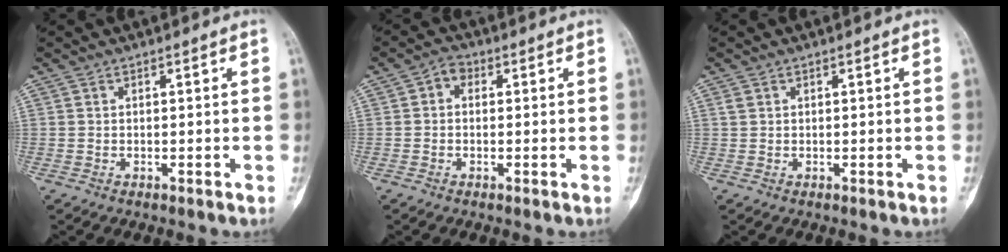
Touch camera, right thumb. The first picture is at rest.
{"total": 2.7, "force": [0.3, 2.2, 1.6], "torque": [-0.012, 0.009, -0.006]}
{"total": 0.9, "force": [0.4, 0.7, 0.4], "torque": [-0.005, 0.004, 0.008]}